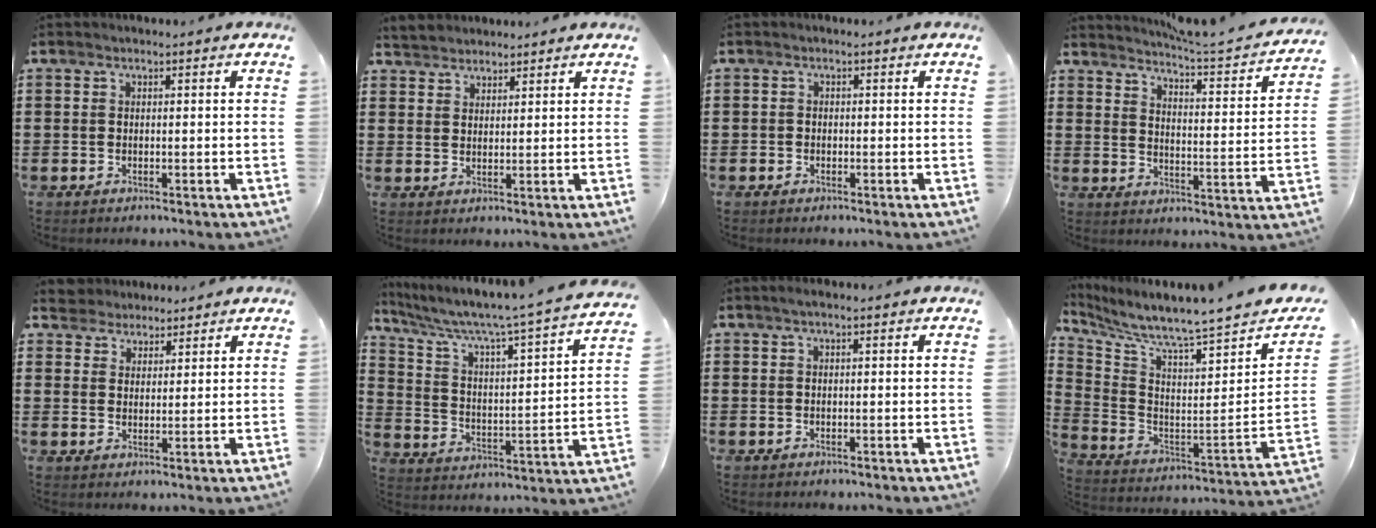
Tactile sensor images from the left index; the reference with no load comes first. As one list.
[{"total": 2.5, "force": [2.4, 0.6, -0.5], "torque": [0.001, 0.001, 0.047]}, {"total": 0.7, "force": [-0.4, 0.5, 0.1], "torque": [-0.004, 0.001, -0.009]}, {"total": 3.7, "force": [3.5, -0.6, 0.9], "torque": [-0.033, -0.038, 0.049]}, {"total": 3.3, "force": [2.9, 1.4, -0.6], "torque": [-0.004, -0.003, 0.054]}, {"total": 5.2, "force": [4.4, 0.1, 2.8], "torque": [-0.077, -0.044, 0.063]}, {"total": 0.6, "force": [0.1, 0.0, 0.6], "torque": [-0.009, -0.001, 0.003]}, {"total": 4.7, "force": [4.4, -1.2, 1.3], "torque": [-0.057, -0.067, 0.063]}]